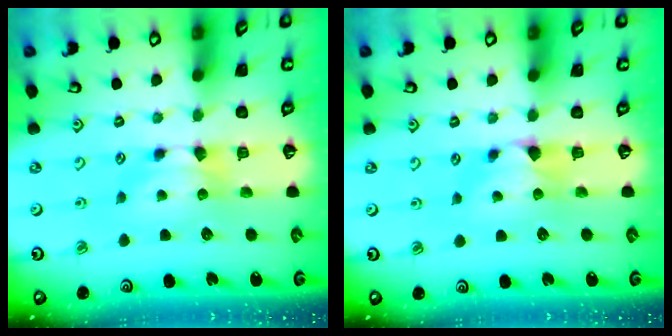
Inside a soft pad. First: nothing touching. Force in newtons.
{"total": 1.1, "press": 0.9, "slide": 0.7}